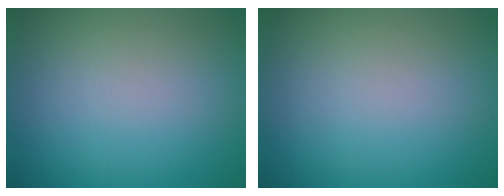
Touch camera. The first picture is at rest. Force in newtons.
{"total": 0.0}